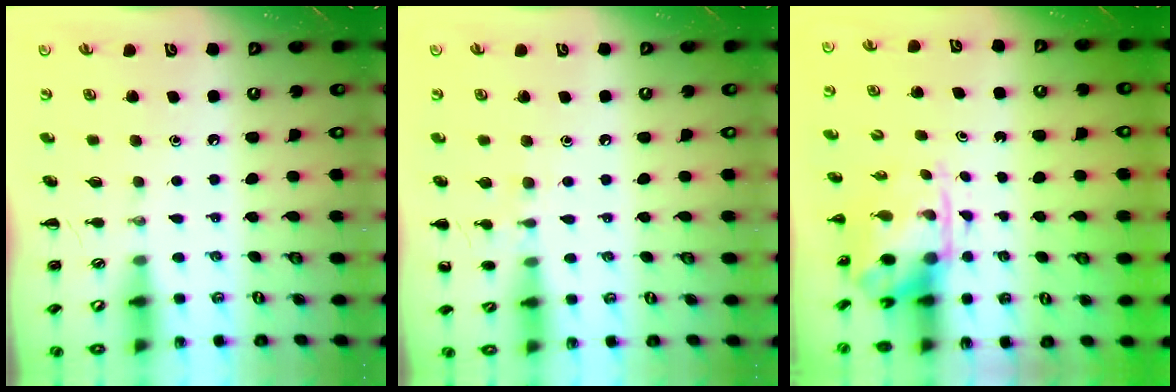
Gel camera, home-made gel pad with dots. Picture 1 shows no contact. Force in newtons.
{"total": 5.5, "press": 5.3, "slide": 1.6}
{"total": 3.7, "press": 3.6, "slide": 0.9}